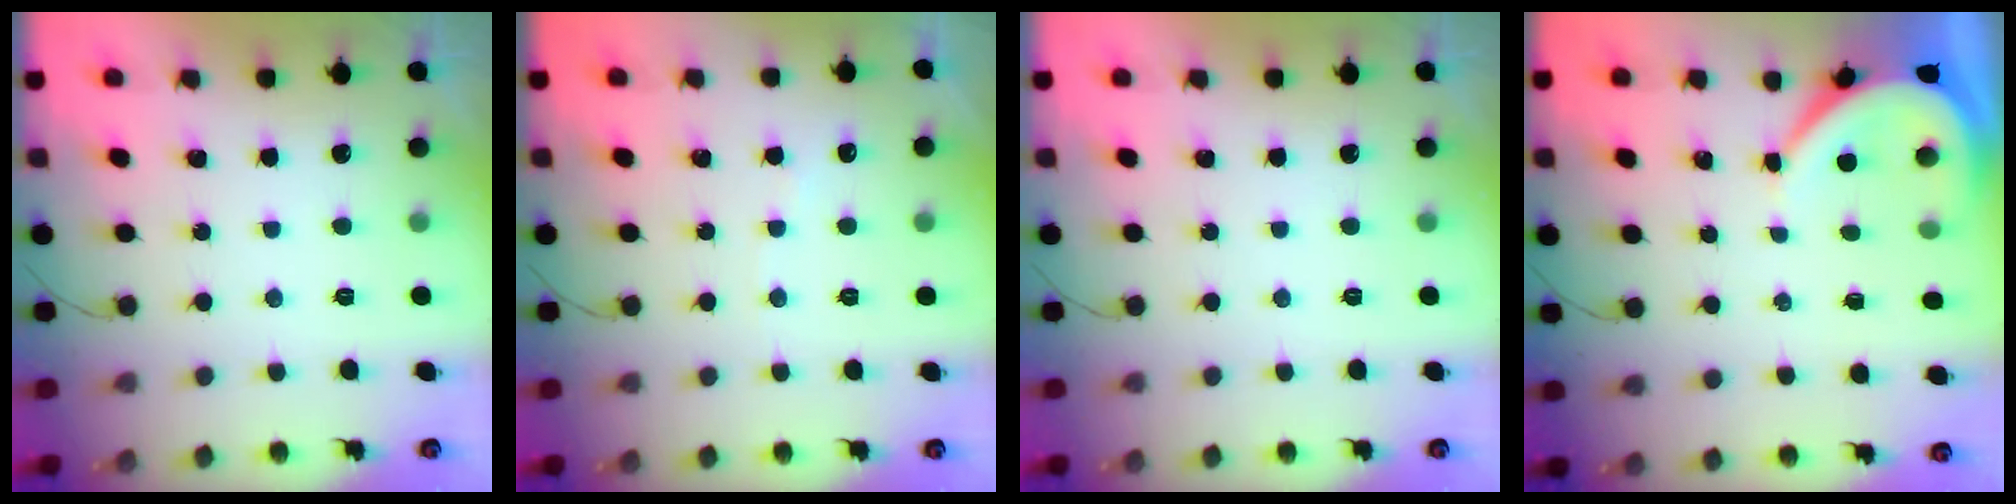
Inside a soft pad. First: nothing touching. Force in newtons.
{"total": 2.9, "press": 2.9, "slide": 0.5}
{"total": 0.0}
{"total": 5.6, "press": 5.5, "slide": 0.6}